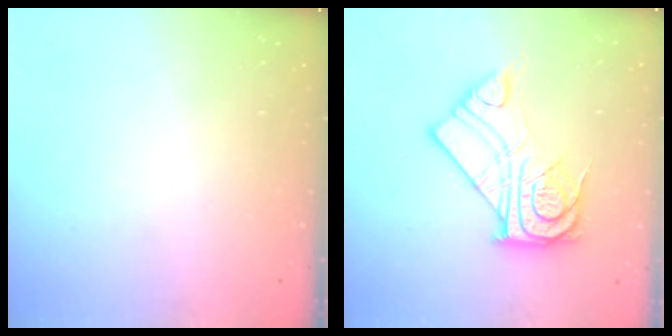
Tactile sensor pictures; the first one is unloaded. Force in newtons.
{"total": 16.6, "press": 16.5, "slide": 1.4}